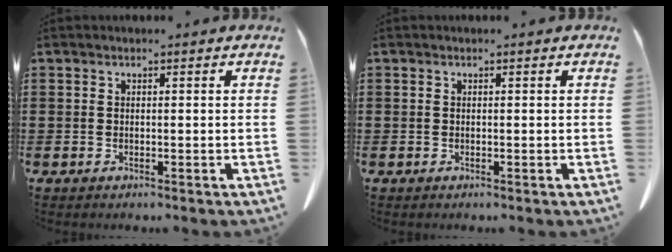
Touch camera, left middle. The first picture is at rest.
{"total": 0.0}